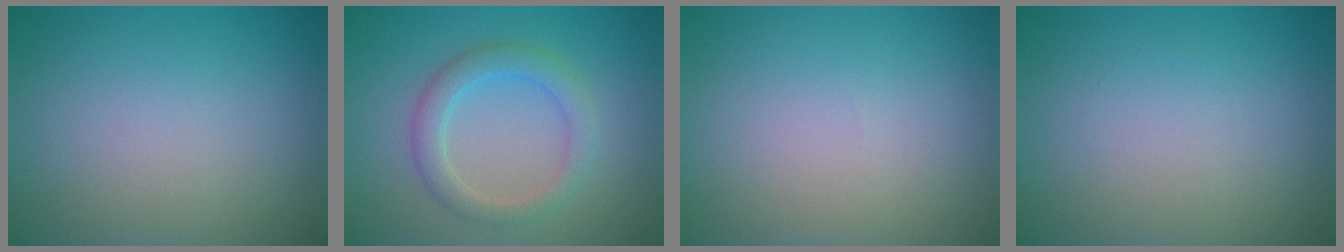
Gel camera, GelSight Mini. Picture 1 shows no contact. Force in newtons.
{"total": 3.0, "press": 3.0, "slide": 0.3}
{"total": 0.0}
{"total": 0.0}